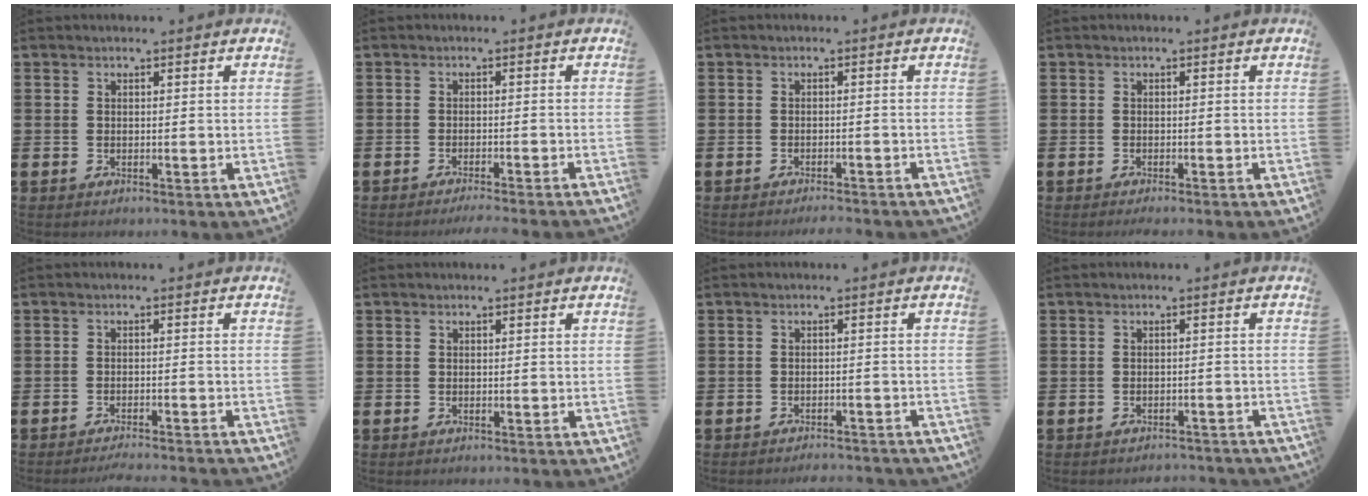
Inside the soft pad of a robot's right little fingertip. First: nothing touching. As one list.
[{"total": 1.4, "force": [-1.3, -0.3, 0.4], "torque": [-0.004, 0.000, -0.025]}, {"total": 1.3, "force": [-1.3, -0.1, 0.2], "torque": [-0.004, 0.002, -0.026]}, {"total": 0.6, "force": [-0.5, -0.1, 0.2], "torque": [-0.003, -0.003, -0.010]}, {"total": 1.6, "force": [-1.6, -0.3, 0.3], "torque": [-0.004, 0.003, -0.031]}, {"total": 0.0}, {"total": 1.6, "force": [-1.6, 0.0, 0.0], "torque": [-0.005, 0.004, -0.034]}, {"total": 1.3, "force": [-1.3, 0.1, 0.0], "torque": [-0.004, 0.003, -0.029]}]